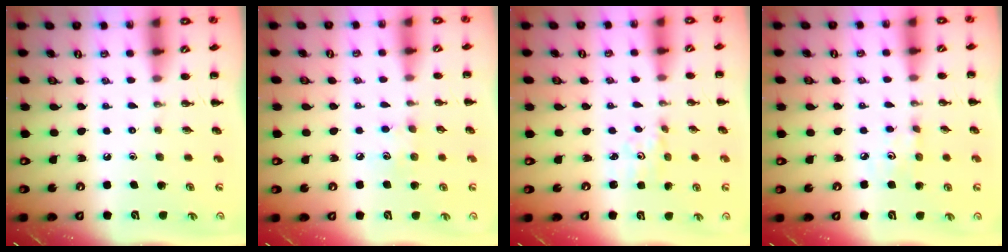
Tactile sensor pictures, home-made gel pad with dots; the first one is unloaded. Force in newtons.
{"total": 6.3, "press": 6.2, "slide": 1.5}
{"total": 1.8, "press": 1.8, "slide": 0.5}
{"total": 3.4, "press": 3.3, "slide": 1.0}